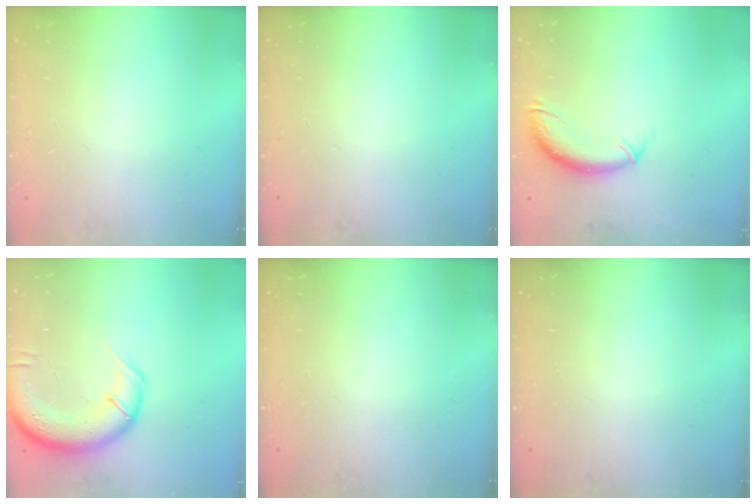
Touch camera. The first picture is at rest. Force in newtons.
{"total": 0.0}
{"total": 10.4, "press": 10.3, "slide": 0.9}
{"total": 14.0, "press": 13.7, "slide": 2.9}
{"total": 0.0}
{"total": 0.0}